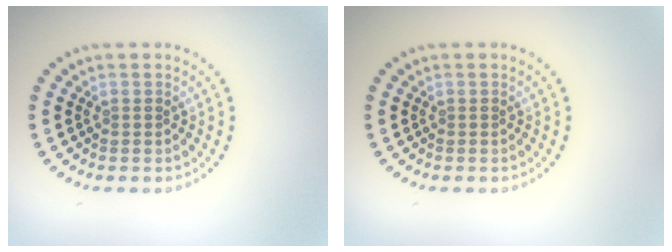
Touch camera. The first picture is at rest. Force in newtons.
{"total": 0.0}